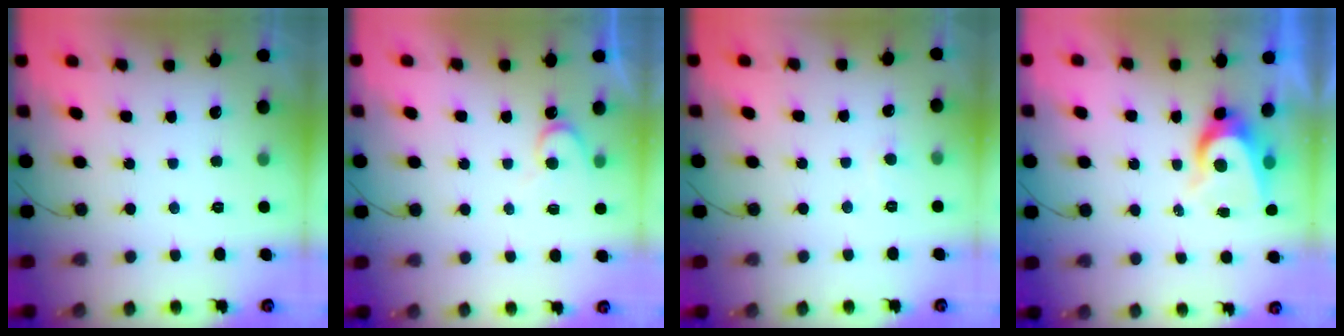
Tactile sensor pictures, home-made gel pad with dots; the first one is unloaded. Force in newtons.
{"total": 5.4, "press": 5.4, "slide": 0.6}
{"total": 4.4, "press": 4.4, "slide": 0.3}
{"total": 6.8, "press": 6.7, "slide": 0.4}